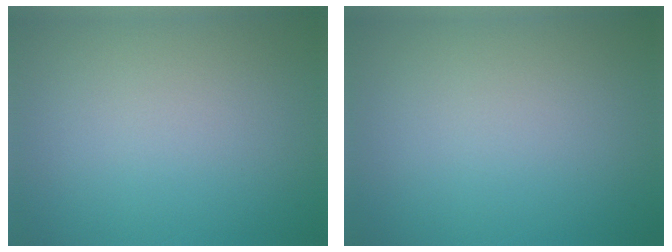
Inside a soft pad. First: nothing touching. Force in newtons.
{"total": 0.0}